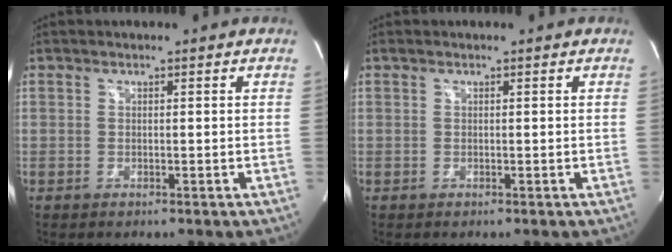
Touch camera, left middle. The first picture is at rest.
{"total": 0.0}